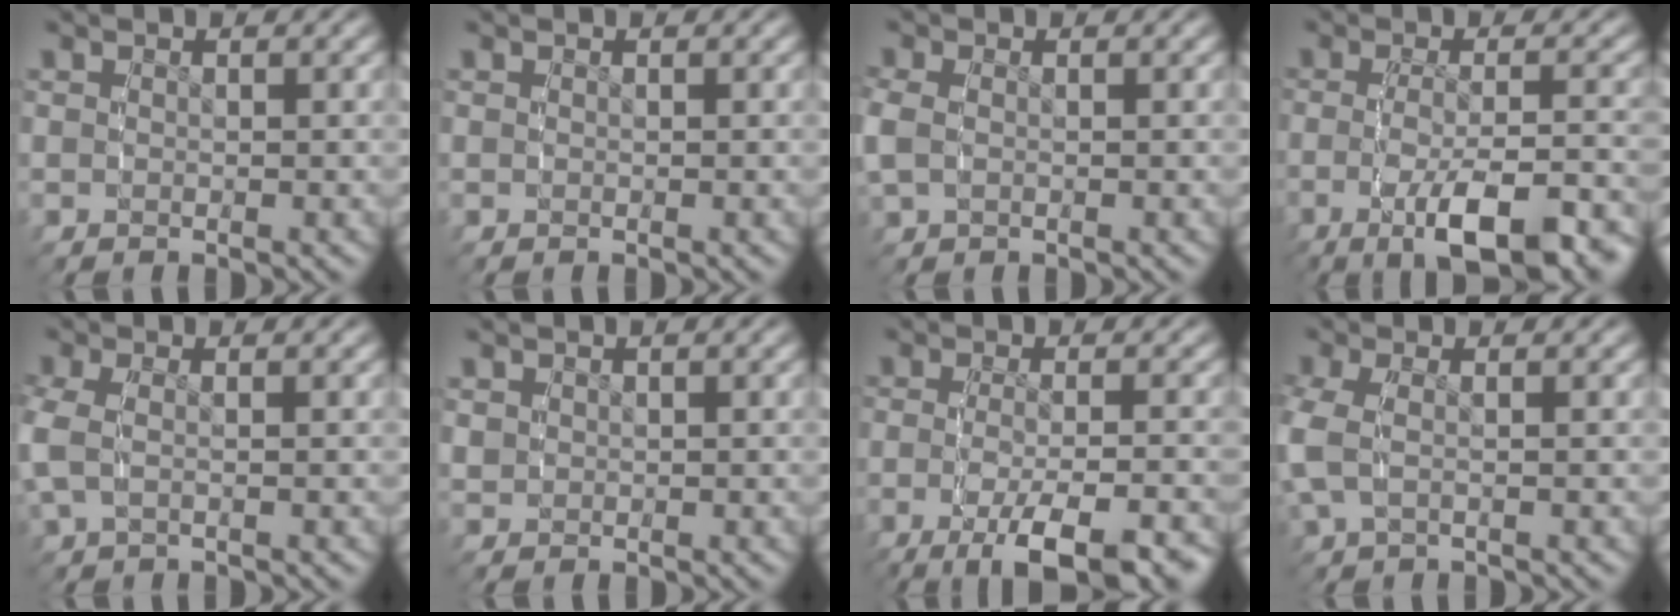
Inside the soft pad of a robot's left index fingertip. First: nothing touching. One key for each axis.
{"total": 0.0}
{"total": 1.6, "fx": 0.0, "fy": 1.2, "fz": 1.0, "tx": -0.042, "ty": -0.006, "tz": 0.008}
{"total": 9.0, "fx": -4.8, "fy": 3.0, "fz": 7.0, "tx": -0.125, "ty": -0.029, "tz": -0.057}
{"total": 1.9, "fx": 0.1, "fy": 0.9, "fz": 1.7, "tx": -0.057, "ty": -0.004, "tz": 0.007}
{"total": 1.1, "fx": 0.3, "fy": 1.1, "fz": 0.3, "tx": -0.015, "ty": -0.007, "tz": 0.013}
{"total": 8.3, "fx": -5.0, "fy": 2.9, "fz": 5.9, "tx": -0.114, "ty": -0.035, "tz": -0.059}
{"total": 2.3, "fx": 0.1, "fy": 1.0, "fz": 2.0, "tx": -0.066, "ty": -0.005, "tz": 0.009}